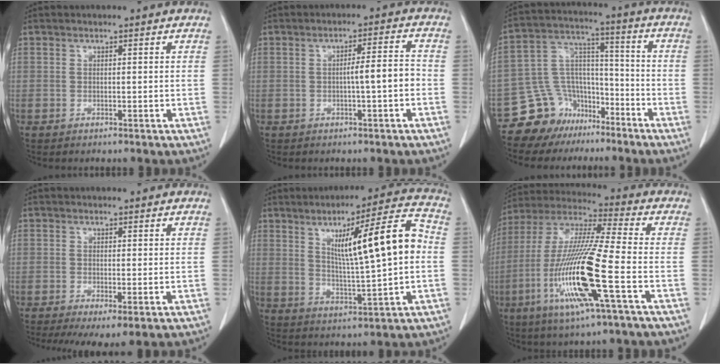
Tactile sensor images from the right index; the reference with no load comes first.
{"total": 4.4, "force": [-0.9, 0.1, 4.3], "torque": [-0.062, 0.010, -0.014]}
{"total": 11.6, "force": [-8.4, 7.9, 1.3], "torque": [-0.028, 0.081, -0.138]}
{"total": 5.2, "force": [-2.7, 1.3, 4.3], "torque": [-0.065, -0.018, -0.043]}
{"total": 14.0, "force": [2.1, 0.8, 13.8], "torque": [-0.210, 0.015, 0.037]}
{"total": 18.0, "force": [-5.7, 0.4, 17.0], "torque": [-0.358, -0.020, -0.114]}